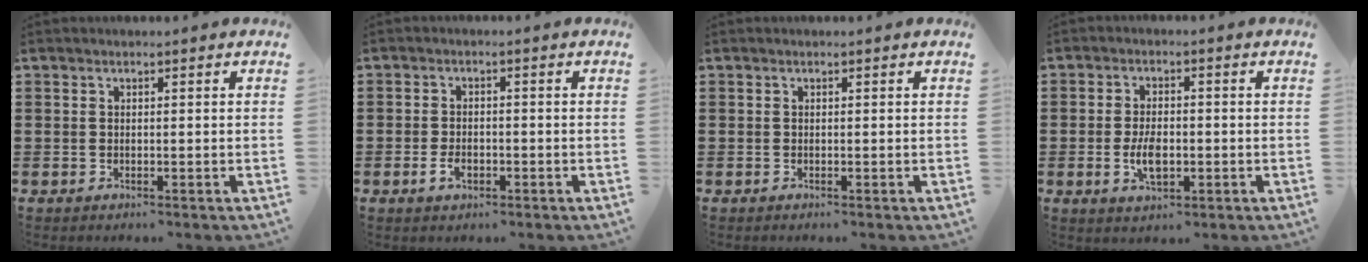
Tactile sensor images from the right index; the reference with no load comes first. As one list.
[{"total": 2.6, "force": [-1.3, 1.3, 1.8], "torque": [-0.035, -0.001, -0.024]}, {"total": 0.0}, {"total": 4.8, "force": [-1.0, 2.4, 4.1], "torque": [-0.091, -0.003, -0.020]}]